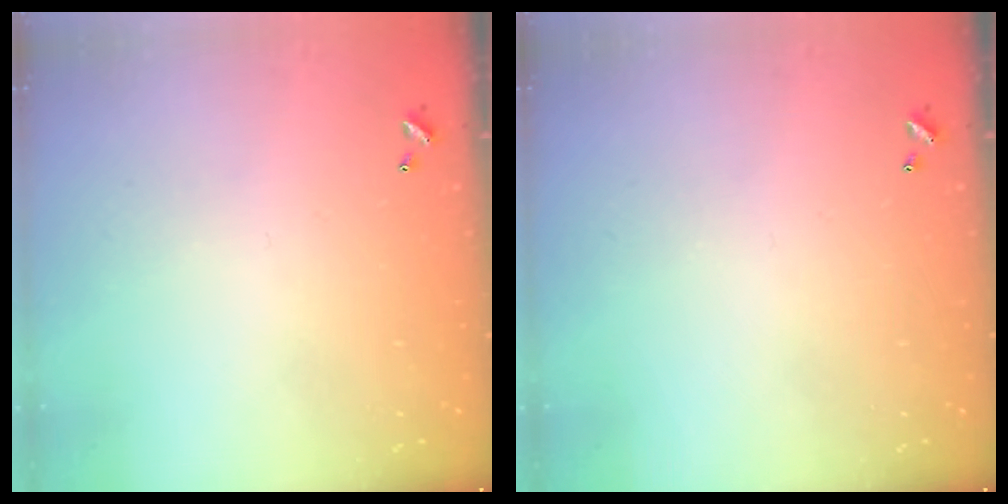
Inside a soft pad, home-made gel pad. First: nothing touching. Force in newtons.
{"total": 0.0}